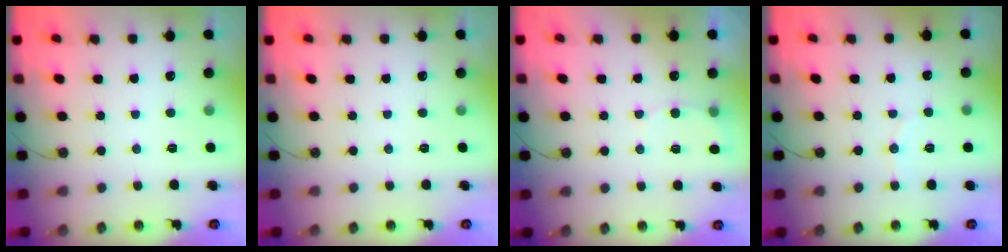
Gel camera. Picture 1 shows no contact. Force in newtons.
{"total": 0.0}
{"total": 5.3, "press": 5.1, "slide": 1.3}
{"total": 4.9, "press": 4.7, "slide": 1.1}